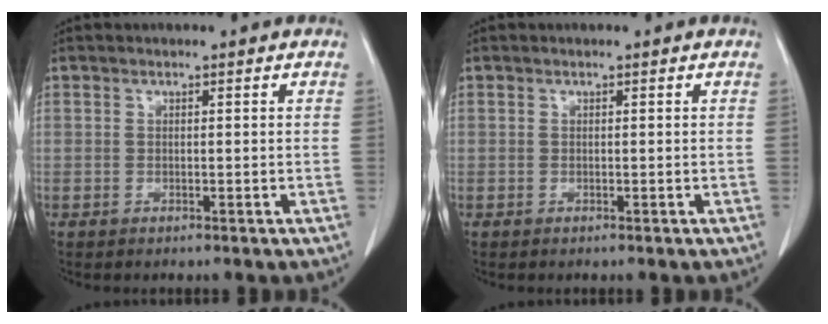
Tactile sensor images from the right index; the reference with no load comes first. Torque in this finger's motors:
{"motor_torque": [0.00, 0.00, 0.00, 0.00]}